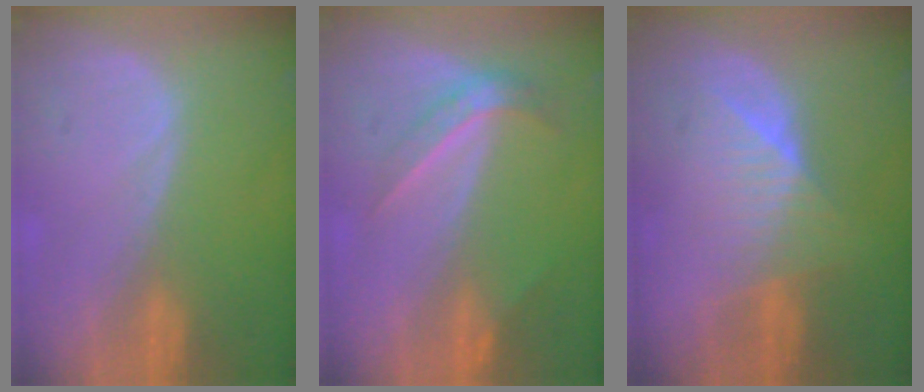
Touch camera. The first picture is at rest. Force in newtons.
{"total": 4.6, "press": 4.0, "slide": 2.3}
{"total": 6.3, "press": 5.9, "slide": 2.3}